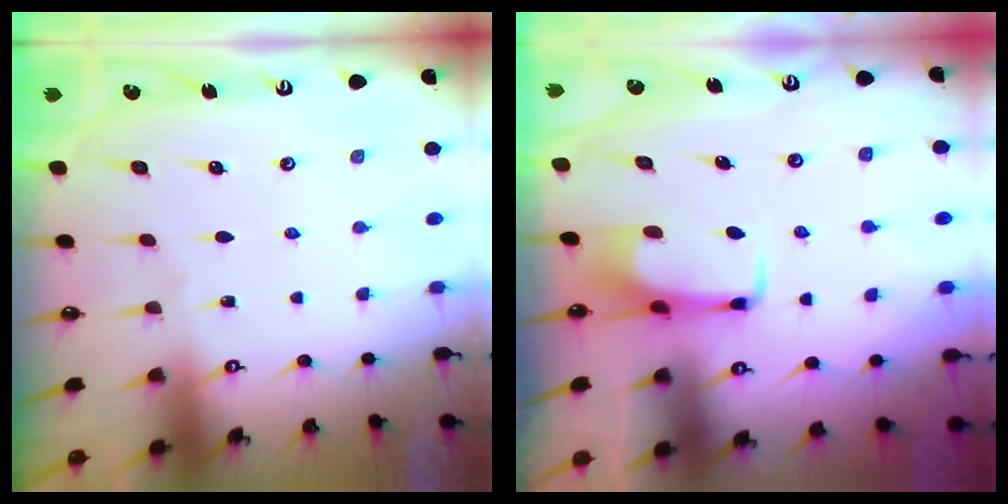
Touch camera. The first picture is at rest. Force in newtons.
{"total": 3.6, "press": 3.6, "slide": 0.3}